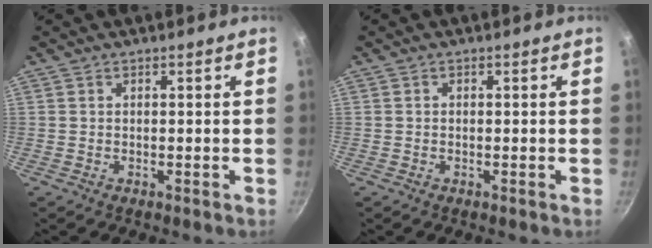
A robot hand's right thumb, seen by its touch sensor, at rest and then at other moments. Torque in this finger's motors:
{"motor_torque": [-0.25, 0.01, -0.10, 0.03, 0.02]}